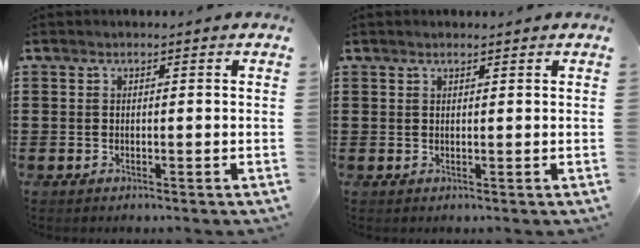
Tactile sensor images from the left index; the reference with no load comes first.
{"total": 0.7, "force": [0.6, 0.0, 0.4], "torque": [-0.008, -0.001, 0.012]}